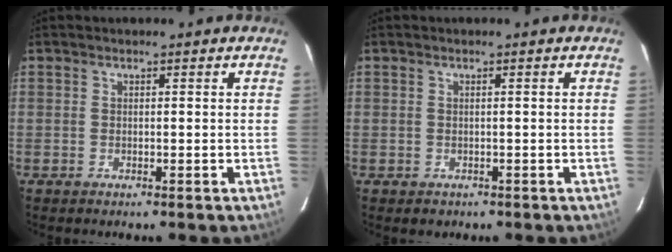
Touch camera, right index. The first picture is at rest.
{"total": 1.4, "force": [-0.7, 1.2, 0.3], "torque": [-0.004, 0.002, -0.004]}